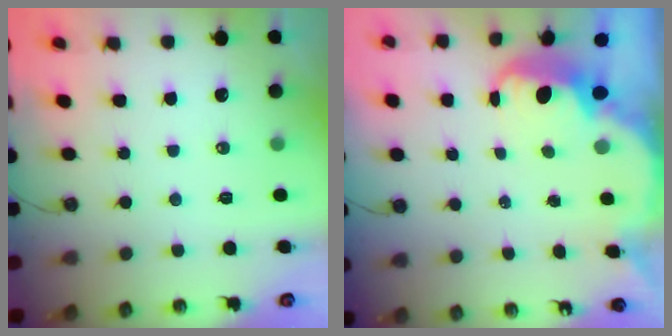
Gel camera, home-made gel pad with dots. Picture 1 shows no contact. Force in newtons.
{"total": 3.2, "press": 3.2, "slide": 0.4}